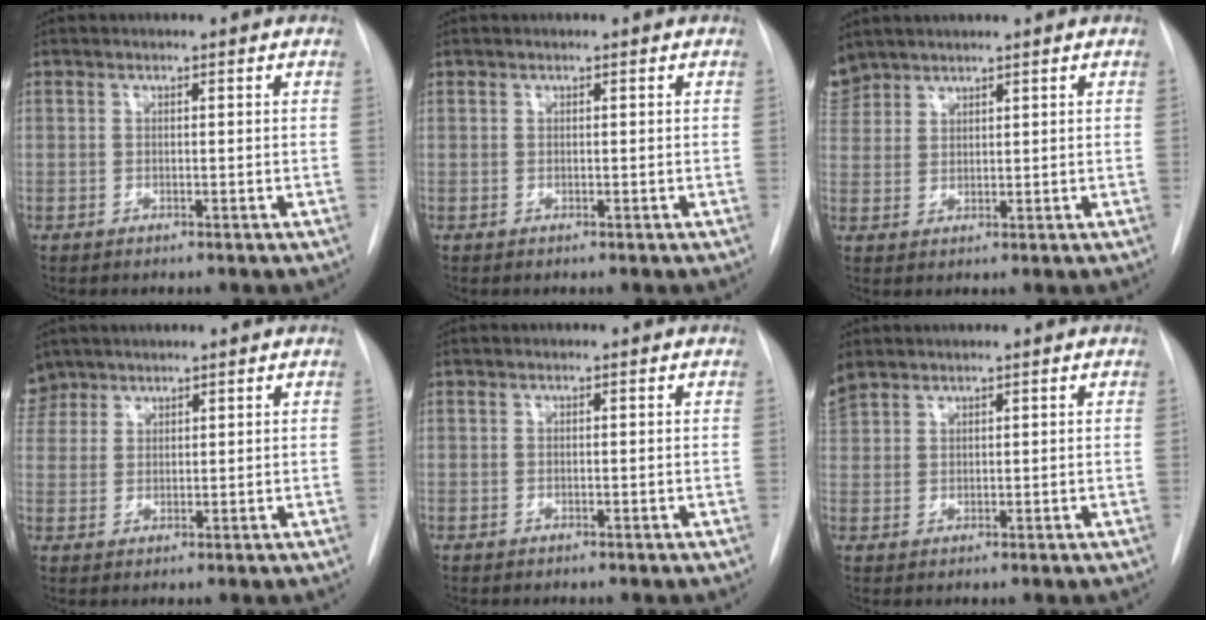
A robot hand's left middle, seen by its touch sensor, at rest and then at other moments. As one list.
[{"total": 0.0}, {"total": 4.7, "force": [4.2, 2.1, 0.2], "torque": [-0.008, 0.014, 0.090]}, {"total": 4.8, "force": [3.9, 2.7, -0.1], "torque": [0.009, 0.010, 0.078]}, {"total": 0.0}, {"total": 3.9, "force": [3.4, 1.8, 0.9], "torque": [-0.035, 0.019, 0.076]}]